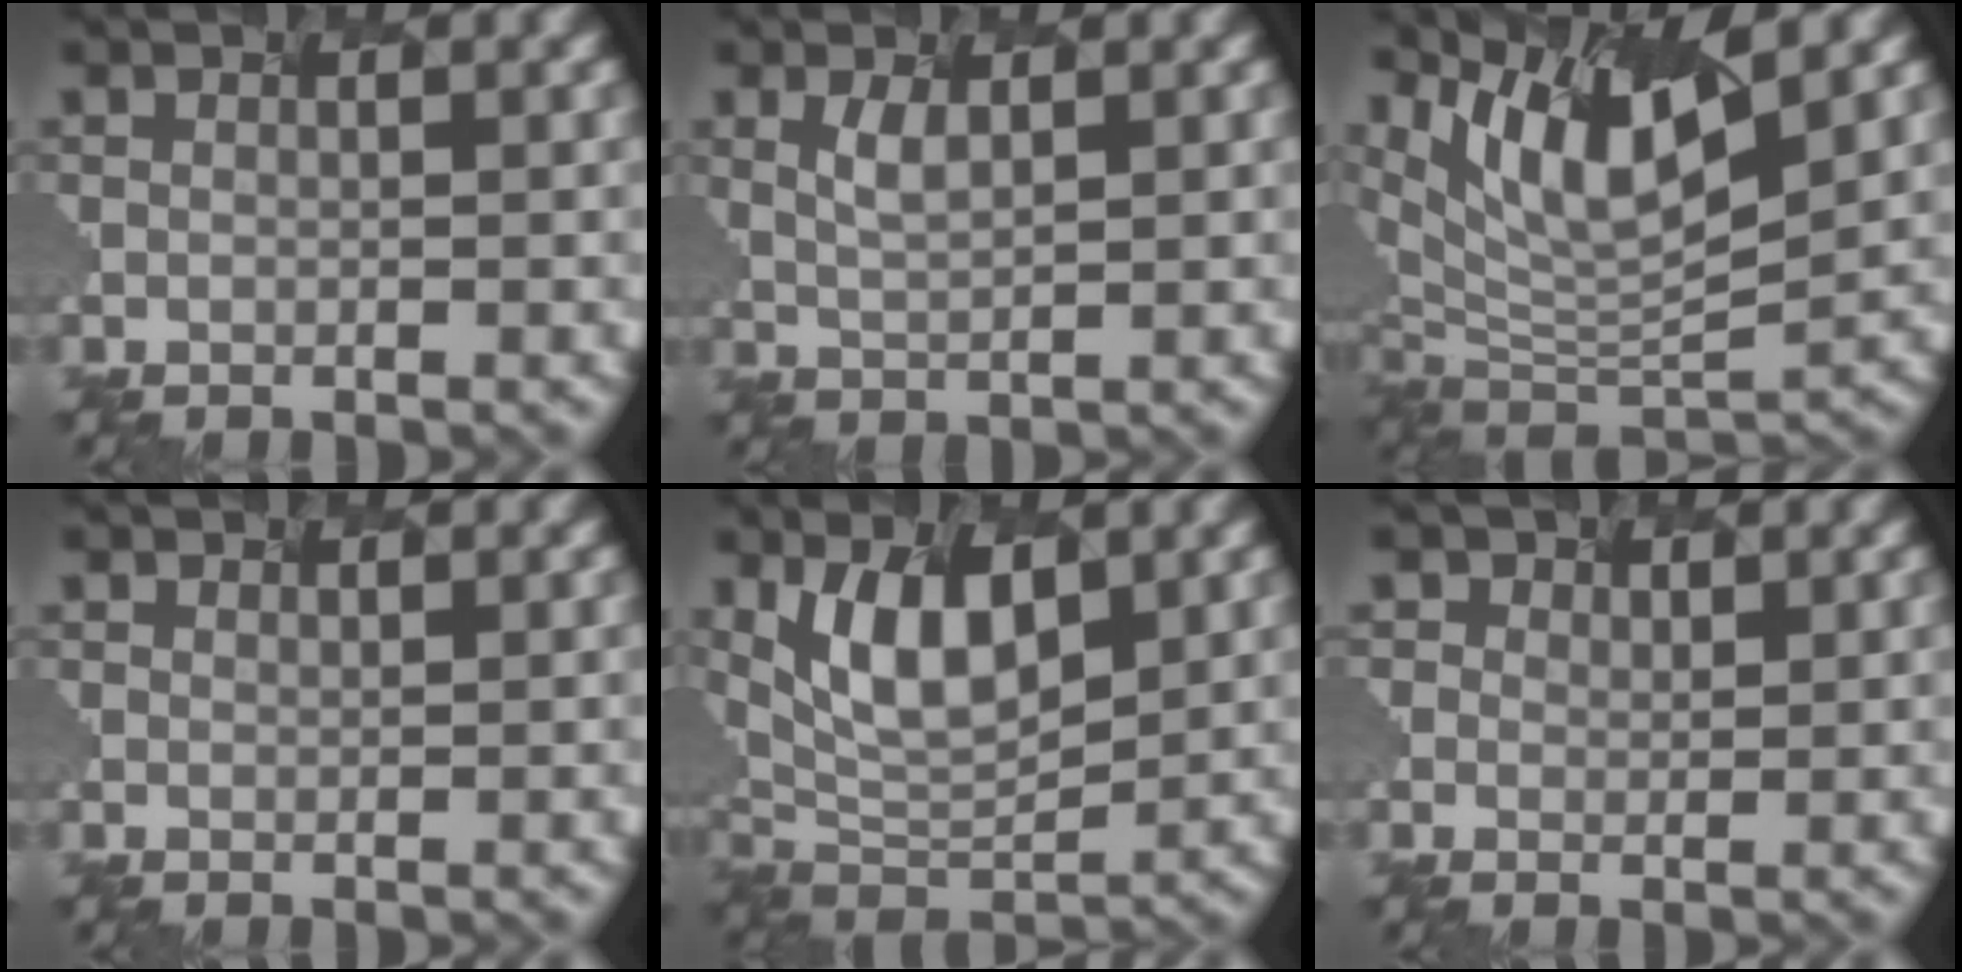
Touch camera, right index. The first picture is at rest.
{"total": 1.2, "force": [0.2, 0.2, 1.1], "torque": [-0.039, -0.003, 0.020]}
{"total": 7.9, "force": [4.1, 2.3, 6.3], "torque": [-0.137, -0.006, 0.094]}
{"total": 0.9, "force": [0.3, -0.3, -0.8], "torque": [0.005, -0.005, 0.014]}
{"total": 5.8, "force": [1.7, 2.9, 4.8], "torque": [-0.104, -0.008, 0.044]}
{"total": 1.1, "force": [0.6, 0.3, -0.9], "torque": [0.008, -0.005, 0.019]}